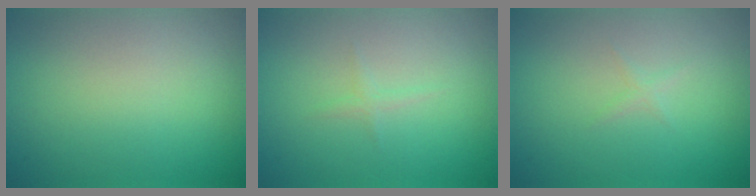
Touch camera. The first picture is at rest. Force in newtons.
{"total": 0.8, "press": 0.8, "slide": 0.1}
{"total": 0.6, "press": 0.6, "slide": 0.0}